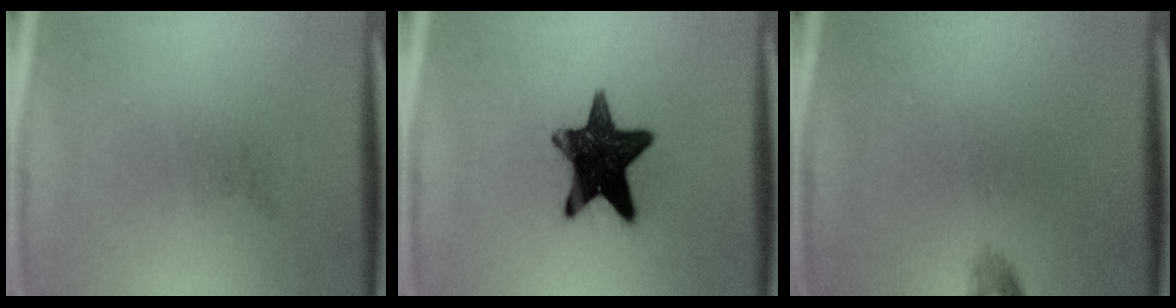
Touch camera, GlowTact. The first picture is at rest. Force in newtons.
{"total": 14.3}
{"total": 1.0}